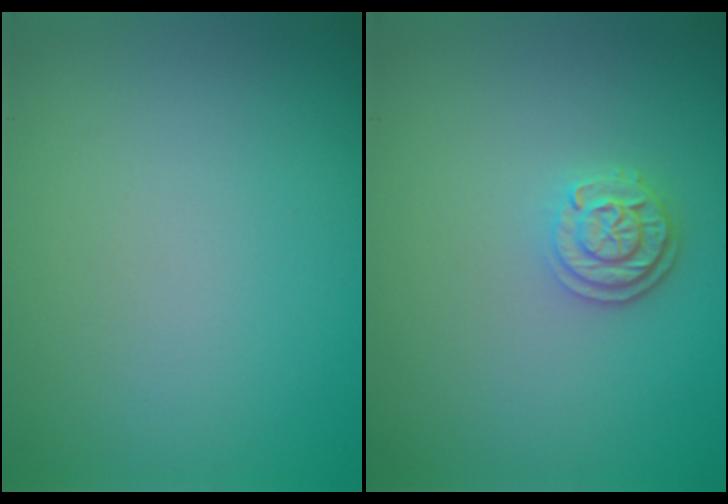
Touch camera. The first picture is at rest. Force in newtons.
{"total": 2.6, "press": 2.2, "slide": 1.4}